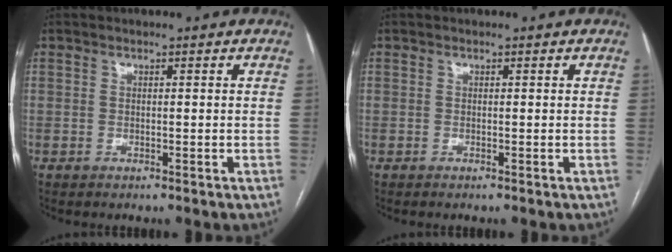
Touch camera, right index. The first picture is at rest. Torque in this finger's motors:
{"motor_torque": [0.08, 0.03, -0.03, 0.00]}